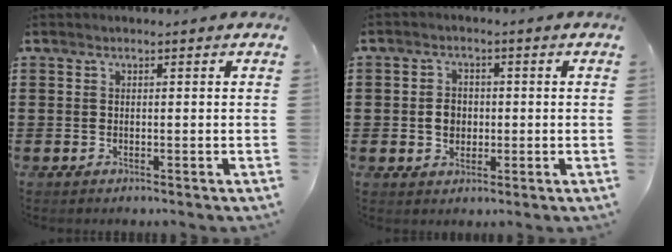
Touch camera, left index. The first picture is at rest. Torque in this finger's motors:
{"motor_torque": [0.69, 0.64, 0.28, 0.04]}